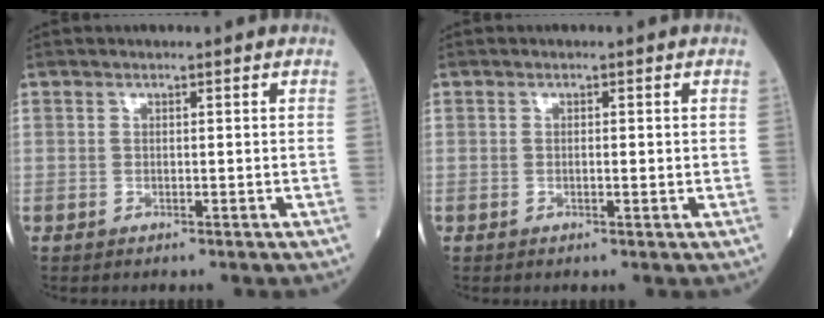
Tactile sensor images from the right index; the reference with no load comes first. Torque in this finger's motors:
{"motor_torque": [-0.01, -0.01, 0.00, 0.00]}